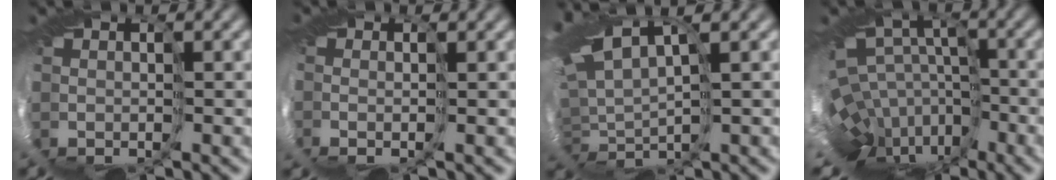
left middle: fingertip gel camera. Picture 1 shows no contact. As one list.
[{"total": 1.5, "force": [-0.2, 0.3, 1.5], "torque": [-0.045, -0.001, -0.007]}, {"total": 4.6, "force": [3.4, 0.3, 3.2], "torque": [-0.091, 0.007, 0.065]}, {"total": 9.9, "force": [-5.7, 6.3, 5.1], "torque": [-0.111, -0.006, -0.056]}]